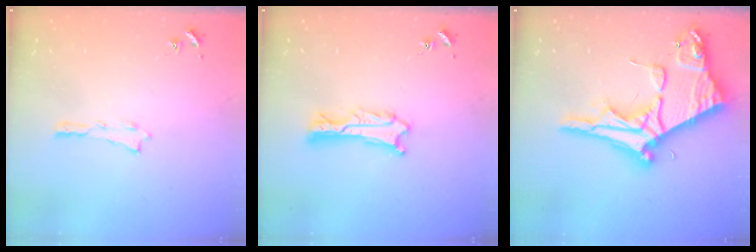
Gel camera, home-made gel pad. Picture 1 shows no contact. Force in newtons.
{"total": 1.8, "press": 1.8, "slide": 0.2}
{"total": 11.6, "press": 11.6, "slide": 1.3}